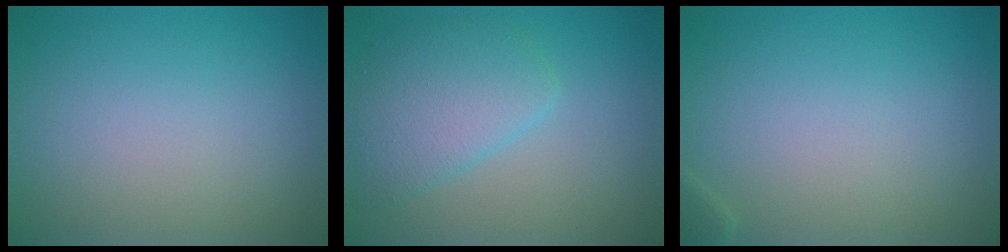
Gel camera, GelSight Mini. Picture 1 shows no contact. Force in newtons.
{"total": 4.1, "press": 4.1, "slide": 0.2}
{"total": 0.6, "press": 0.6, "slide": 0.0}